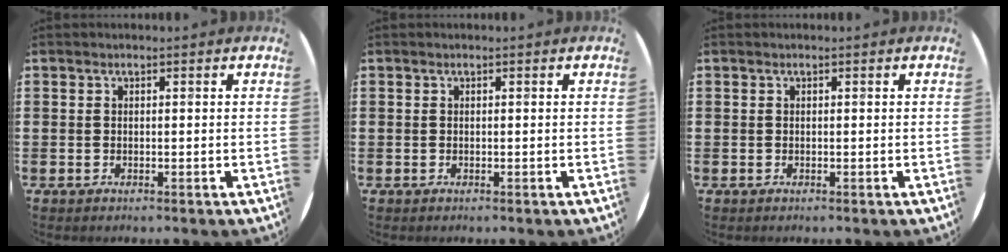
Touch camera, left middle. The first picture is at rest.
{"total": 0.0}
{"total": 0.0}